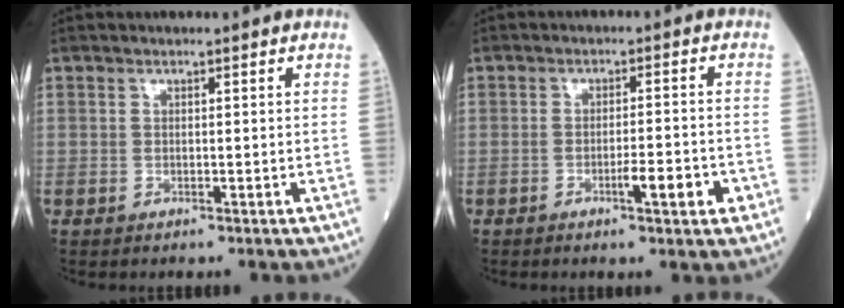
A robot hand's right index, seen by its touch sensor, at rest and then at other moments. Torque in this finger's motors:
{"motor_torque": [0.40, -0.30, 0.17, 0.08]}